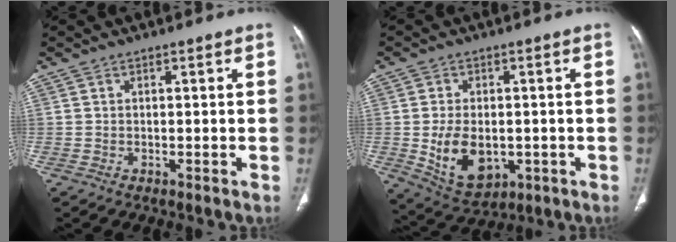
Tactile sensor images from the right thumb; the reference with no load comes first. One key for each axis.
{"total": 10.7, "fx": -1.7, "fy": 7.0, "fz": 7.9, "tx": -0.121, "ty": -0.004, "tz": -0.007}